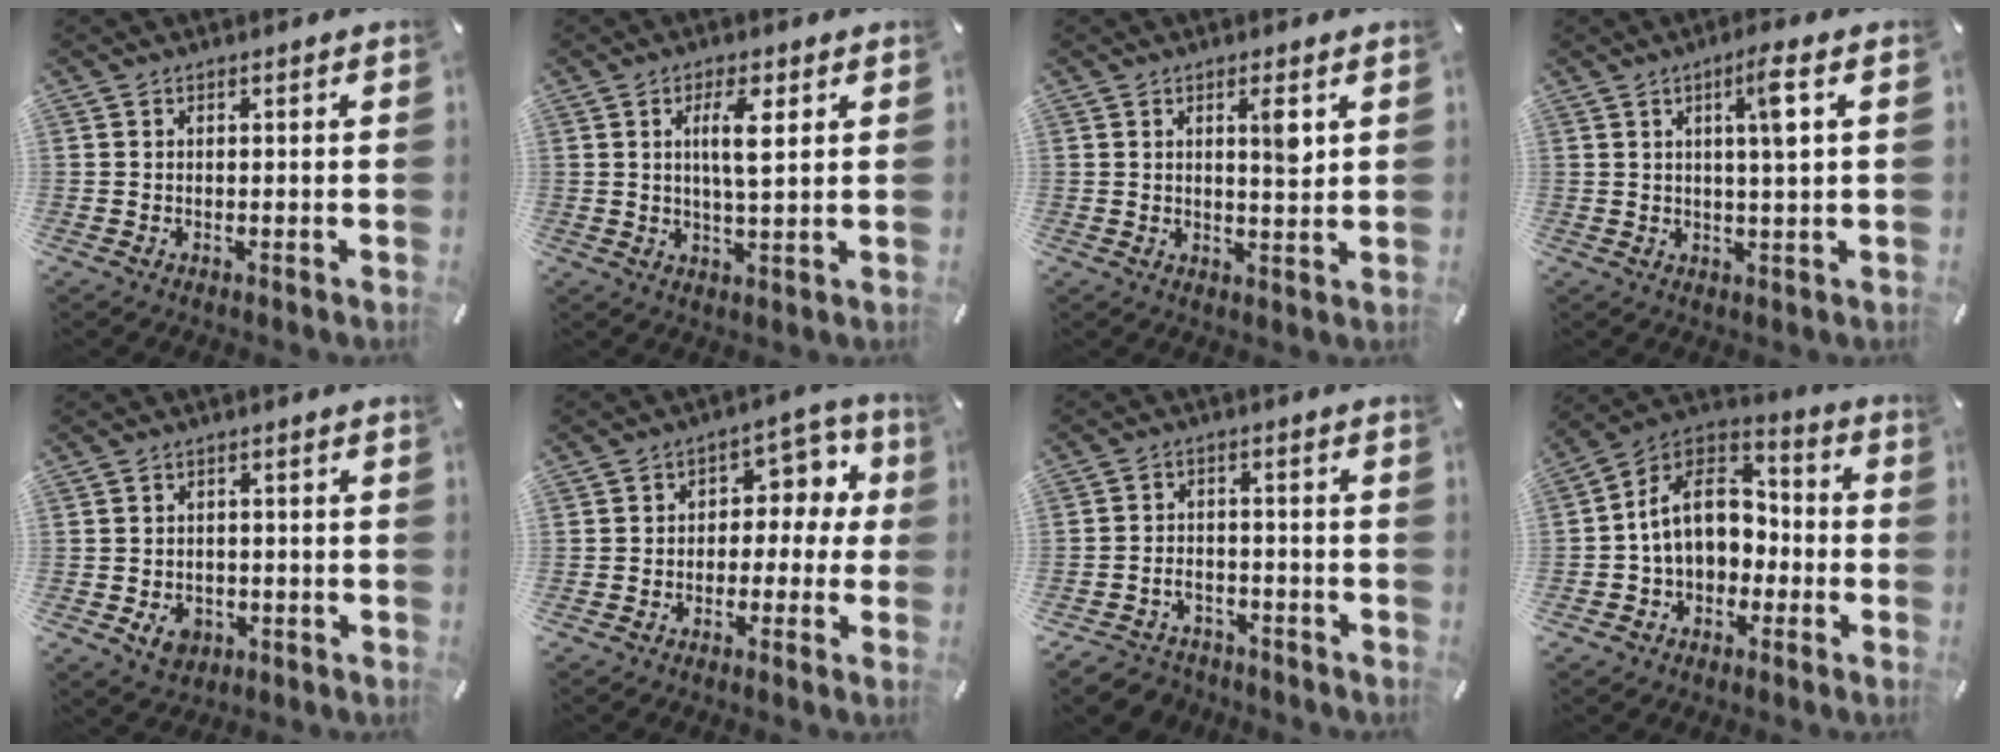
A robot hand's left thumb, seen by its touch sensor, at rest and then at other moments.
{"total": 7.5, "force": [2.3, 2.0, 6.8], "torque": [-0.123, -0.008, 0.030]}
{"total": 4.8, "force": [1.9, 0.9, 4.3], "torque": [-0.066, -0.007, 0.024]}
{"total": 6.3, "force": [2.0, 0.5, 6.0], "torque": [-0.102, -0.007, 0.026]}
{"total": 5.1, "force": [-1.8, 4.1, 2.5], "torque": [-0.035, 0.000, -0.035]}
{"total": 7.7, "force": [0.7, 5.9, 4.9], "torque": [-0.067, 0.002, 0.007]}
{"total": 4.7, "force": [-3.0, 3.3, 1.4], "torque": [-0.034, 0.008, -0.060]}
{"total": 13.3, "force": [-1.0, 10.7, 7.9], "torque": [-0.152, 0.013, -0.016]}